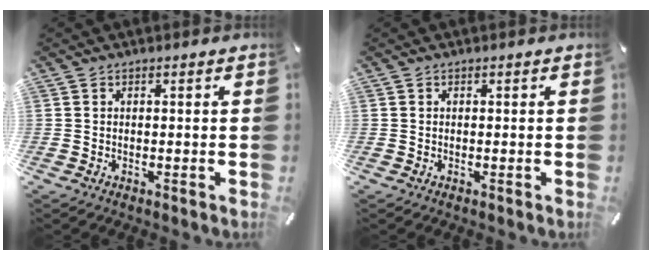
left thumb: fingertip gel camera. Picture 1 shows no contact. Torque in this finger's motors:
{"motor_torque": [0.00, 0.00, 0.00, 0.00, 0.00]}